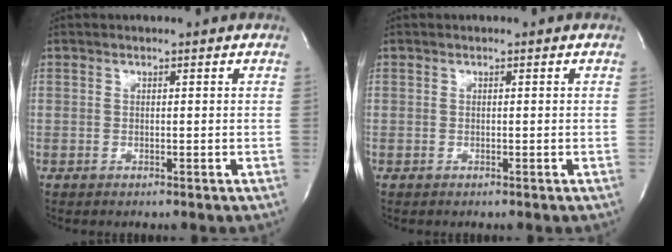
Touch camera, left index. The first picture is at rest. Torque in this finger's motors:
{"motor_torque": [0.00, 0.00, 0.00, 0.00]}